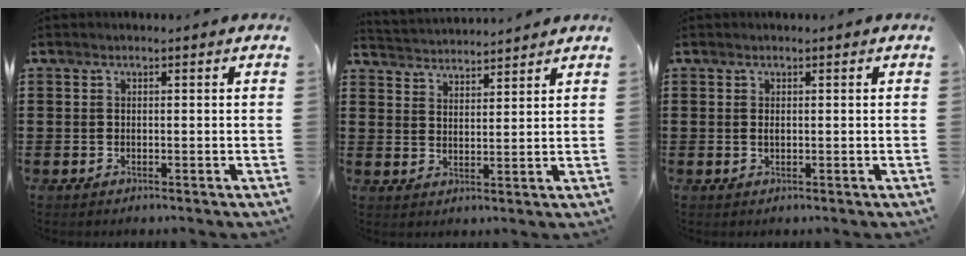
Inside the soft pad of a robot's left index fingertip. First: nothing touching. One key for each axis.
{"total": 3.0, "fx": 3.0, "fy": 0.1, "fz": -0.4, "tx": -0.005, "ty": -0.016, "tz": 0.053}
{"total": 0.8, "fx": 0.1, "fy": 0.3, "fz": 0.7, "tx": -0.016, "ty": -0.001, "tz": 0.002}